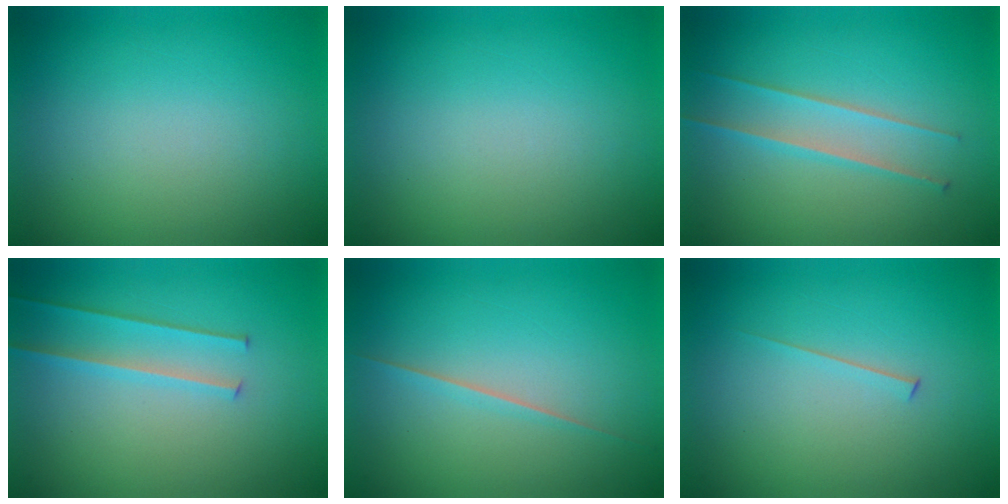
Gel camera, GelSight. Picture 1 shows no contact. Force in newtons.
{"total": 0.0}
{"total": 2.3}
{"total": 2.2}
{"total": 1.7}
{"total": 1.5}